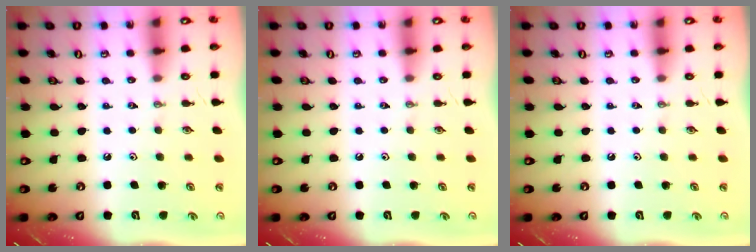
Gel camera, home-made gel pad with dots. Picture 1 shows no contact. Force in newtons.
{"total": 0.0}
{"total": 0.0}